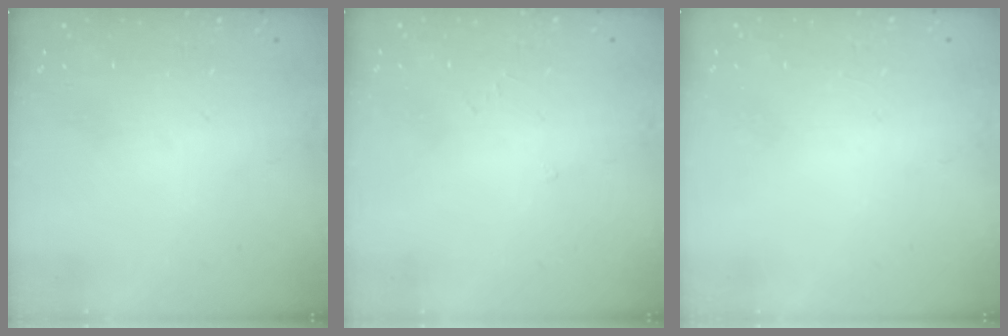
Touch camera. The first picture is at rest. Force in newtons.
{"total": 2.6, "press": 2.6, "slide": 0.3}
{"total": 2.0, "press": 2.0, "slide": 0.1}